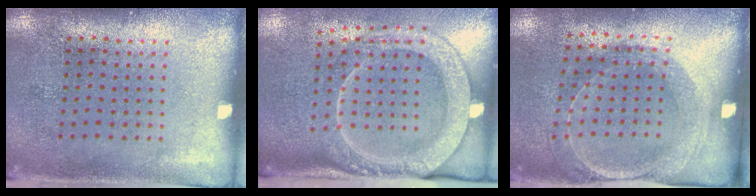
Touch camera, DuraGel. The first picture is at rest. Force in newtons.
{"total": 2.5, "press": 2.0, "slide": 1.6}
{"total": 1.5, "press": 1.4, "slide": 0.4}